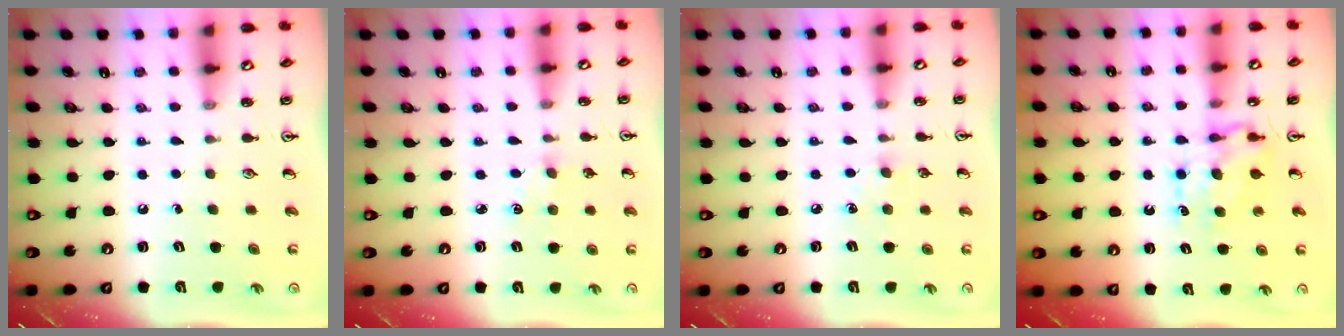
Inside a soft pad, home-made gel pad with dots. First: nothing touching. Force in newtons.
{"total": 2.9, "press": 2.9, "slide": 0.3}
{"total": 5.4, "press": 5.3, "slide": 0.7}
{"total": 6.6, "press": 6.6, "slide": 0.5}